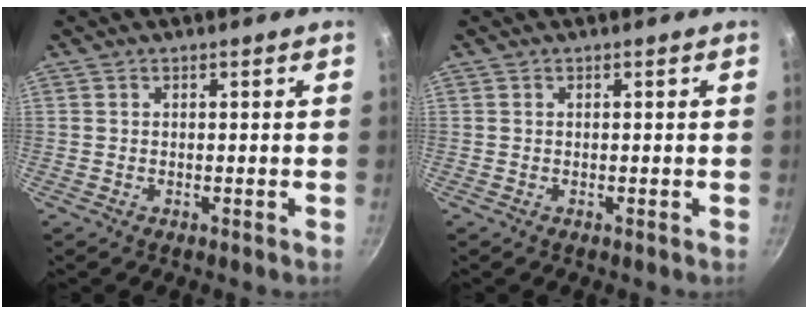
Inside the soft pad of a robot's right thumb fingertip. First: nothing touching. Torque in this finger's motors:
{"motor_torque": [-0.09, 0.00, -0.05, -0.05, 0.00]}